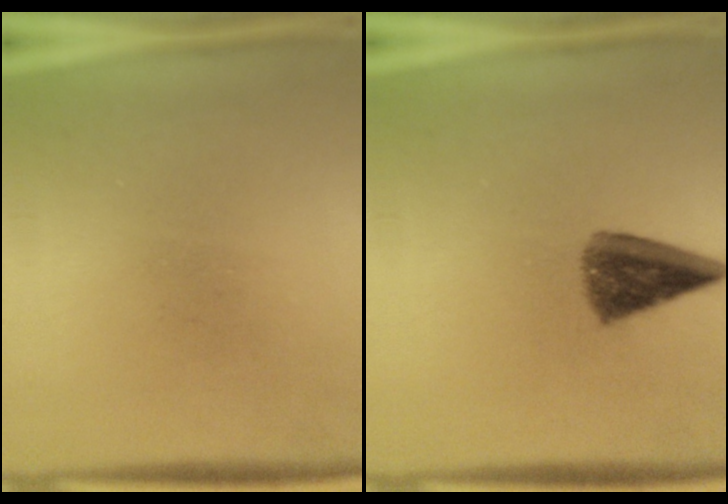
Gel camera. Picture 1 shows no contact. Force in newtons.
{"total": 7.3}